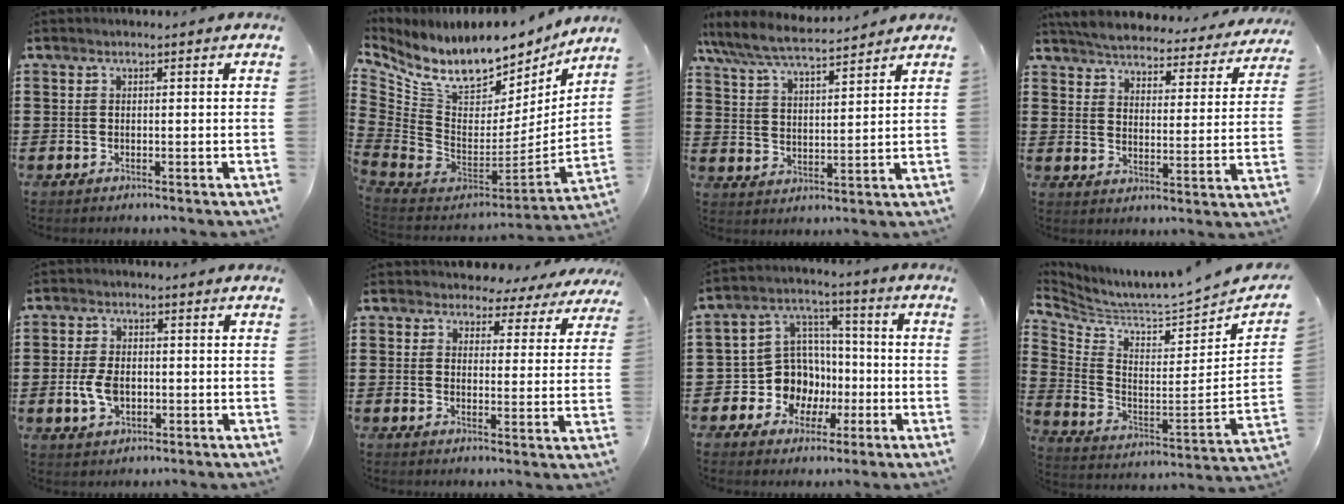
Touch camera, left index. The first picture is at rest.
{"total": 11.7, "force": [8.7, 5.1, 5.8], "torque": [-0.131, -0.075, 0.155]}
{"total": 6.8, "force": [6.2, 0.5, 2.7], "torque": [-0.077, -0.031, 0.108]}
{"total": 4.8, "force": [4.7, 0.1, 0.7], "torque": [-0.041, -0.034, 0.078]}
{"total": 5.1, "force": [-0.7, 3.2, 4.0], "torque": [-0.094, -0.001, -0.017]}
{"total": 3.9, "force": [3.6, 1.4, 0.4], "torque": [-0.028, -0.010, 0.063]}
{"total": 10.2, "force": [-2.1, 9.5, 3.0], "torque": [-0.106, 0.010, -0.032]}
{"total": 3.5, "force": [3.4, -0.6, 0.6], "torque": [-0.039, -0.063, 0.049]}